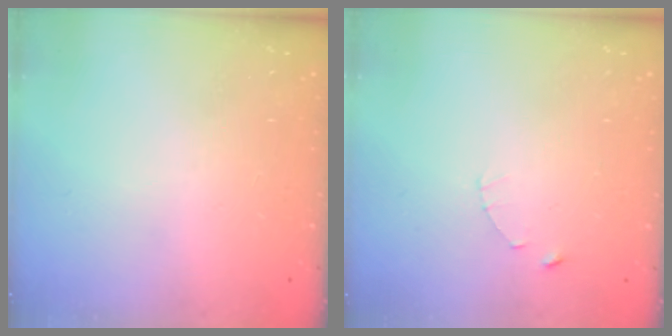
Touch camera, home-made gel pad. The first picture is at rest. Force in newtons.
{"total": 1.2, "press": 1.1, "slide": 0.2}